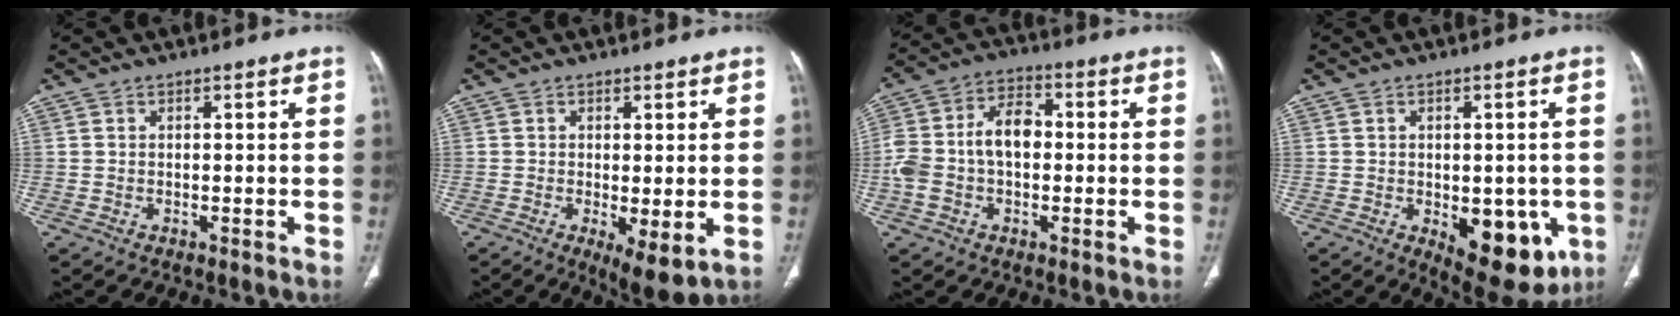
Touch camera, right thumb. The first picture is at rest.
{"total": 6.3, "force": [-1.3, 2.1, 5.8], "torque": [-0.096, -0.022, -0.016]}
{"total": 11.4, "force": [-0.6, 7.4, 8.6], "torque": [-0.172, 0.038, -0.020]}
{"total": 13.7, "force": [-4.2, 7.2, 10.9], "torque": [-0.115, -0.002, -0.039]}